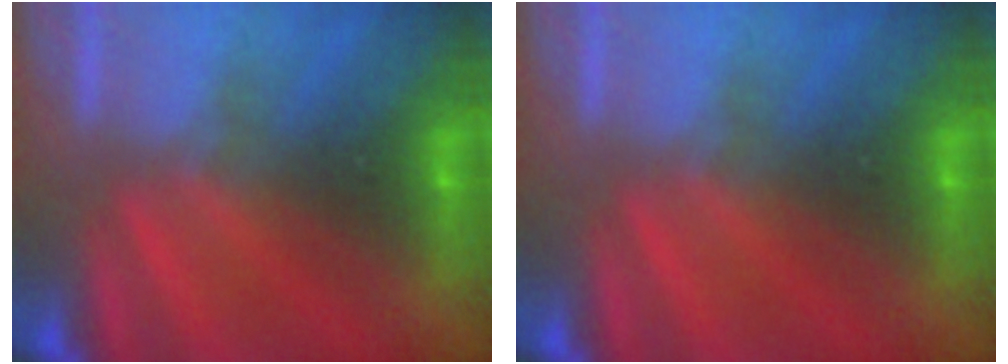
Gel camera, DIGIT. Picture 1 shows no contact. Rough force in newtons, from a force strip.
{"total": 0.0}